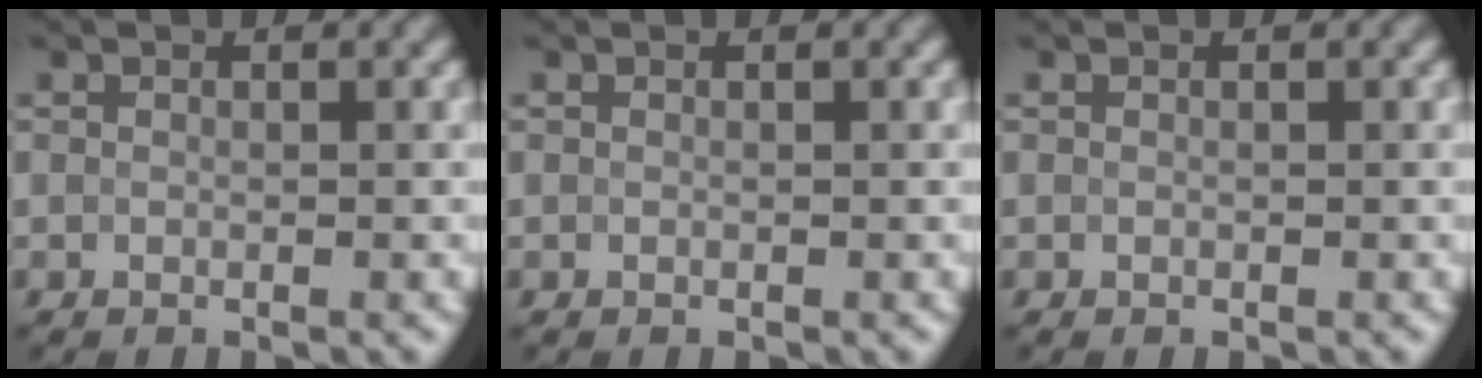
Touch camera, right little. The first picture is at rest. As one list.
[{"total": 0.0}, {"total": 0.0}]